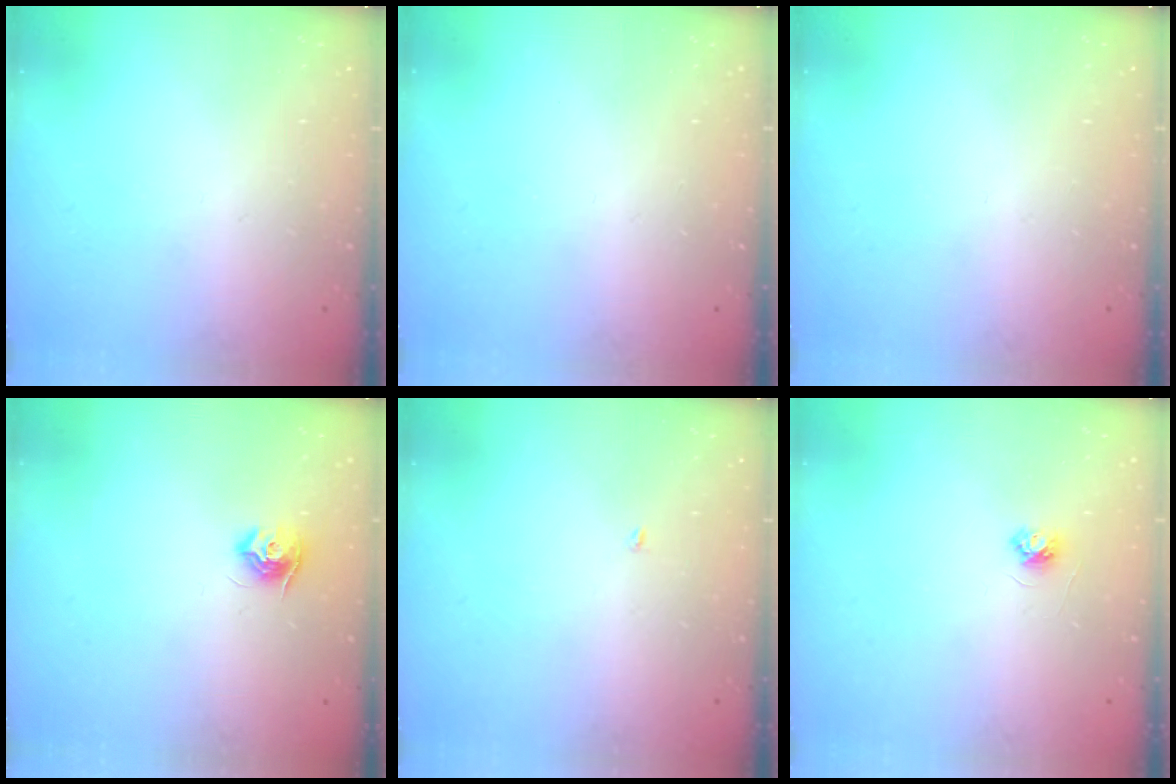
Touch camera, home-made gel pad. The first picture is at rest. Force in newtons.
{"total": 0.0}
{"total": 0.0}
{"total": 8.7, "press": 8.7, "slide": 0.1}
{"total": 1.9, "press": 1.9, "slide": 0.2}
{"total": 3.8, "press": 3.7, "slide": 0.5}